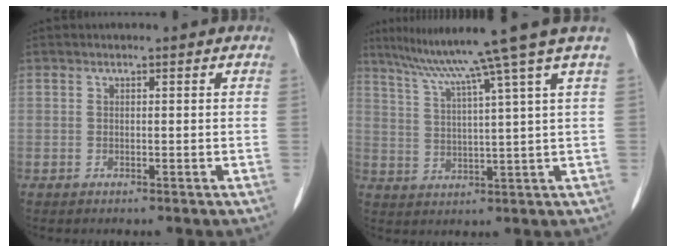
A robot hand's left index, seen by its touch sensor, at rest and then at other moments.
{"total": 12.4, "force": [9.3, -3.2, 7.6], "torque": [-0.123, -0.006, 0.135]}